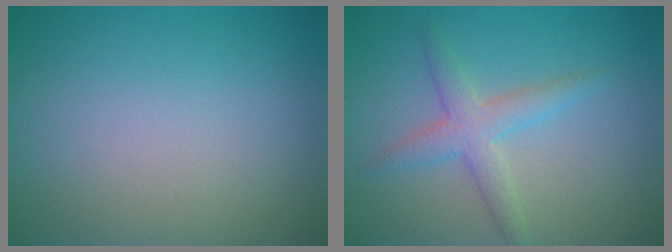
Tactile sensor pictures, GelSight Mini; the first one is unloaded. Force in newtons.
{"total": 2.9, "press": 2.9, "slide": 0.0}